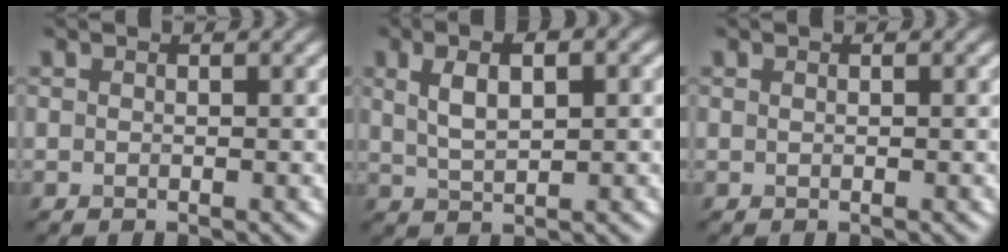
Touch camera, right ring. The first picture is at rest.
{"total": 4.4, "force": [1.4, 1.8, 3.7], "torque": [-0.075, 0.005, 0.027]}
{"total": 0.0}